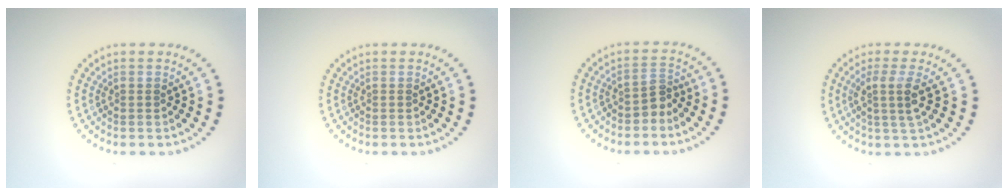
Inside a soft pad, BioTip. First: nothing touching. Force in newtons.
{"total": 0.0}
{"total": 1.6, "press": 1.3, "slide": 1.0}
{"total": 2.6, "press": 2.1, "slide": 1.6}